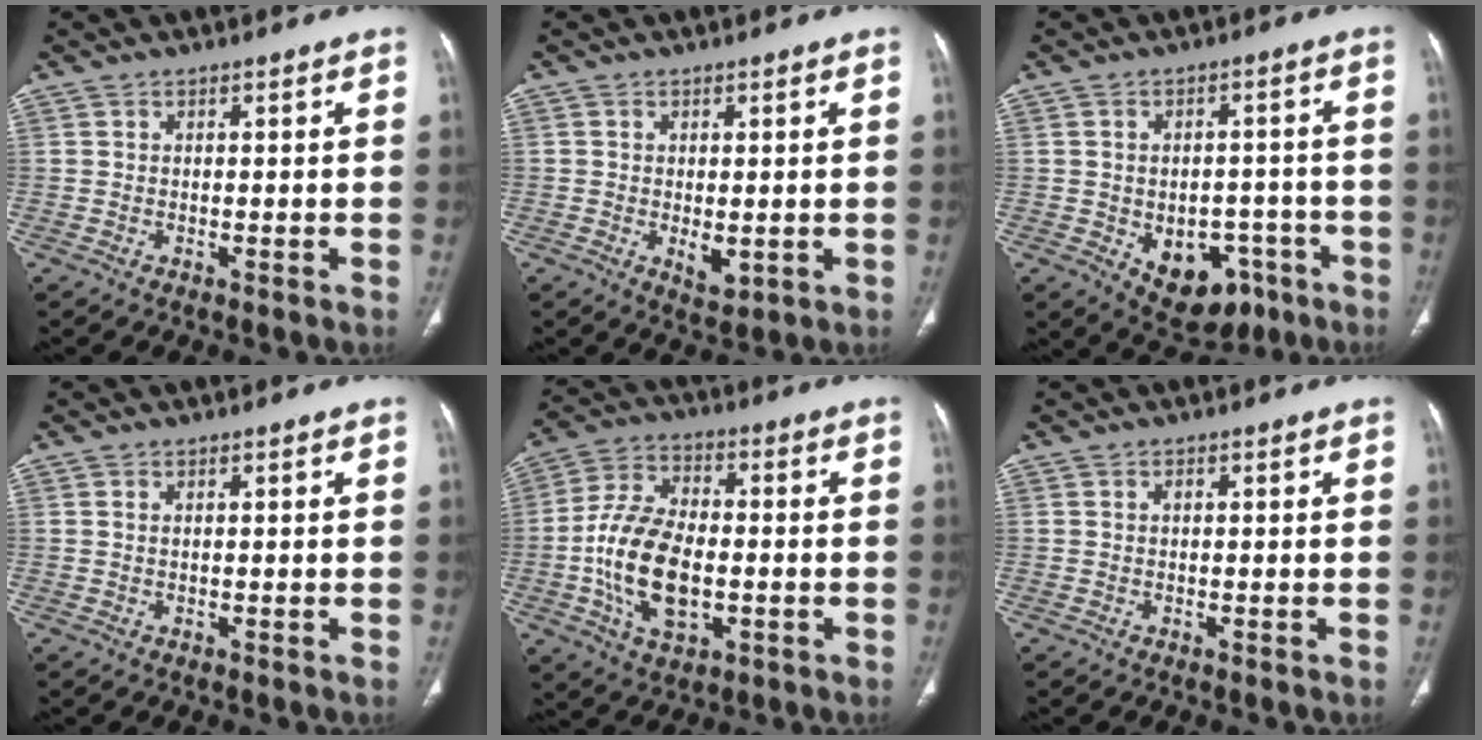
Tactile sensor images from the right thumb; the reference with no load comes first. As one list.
[{"total": 3.7, "force": [-0.6, 2.1, 3.0], "torque": [-0.038, -0.009, 0.000]}, {"total": 12.1, "force": [-5.2, 8.5, 6.9], "torque": [-0.064, 0.035, -0.056]}, {"total": 0.5, "force": [0.2, 0.2, 0.4], "torque": [-0.009, 0.002, 0.003]}, {"total": 15.6, "force": [-2.6, 9.0, 12.5], "torque": [-0.230, 0.015, -0.043]}, {"total": 0.7, "force": [0.2, 0.4, 0.5], "torque": [-0.007, 0.001, 0.001]}]